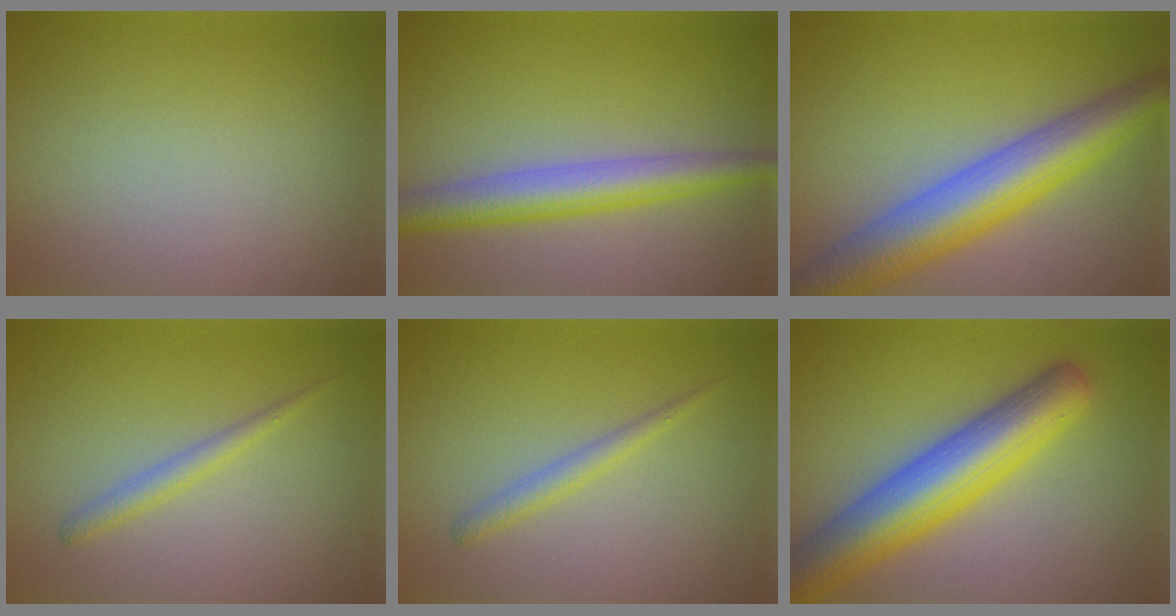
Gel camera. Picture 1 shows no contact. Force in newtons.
{"total": 4.7, "press": 4.7, "slide": 0.1}
{"total": 8.7, "press": 8.6, "slide": 0.4}
{"total": 1.5, "press": 1.5, "slide": 0.1}
{"total": 1.5, "press": 1.5, "slide": 0.1}
{"total": 9.2, "press": 9.2, "slide": 0.5}